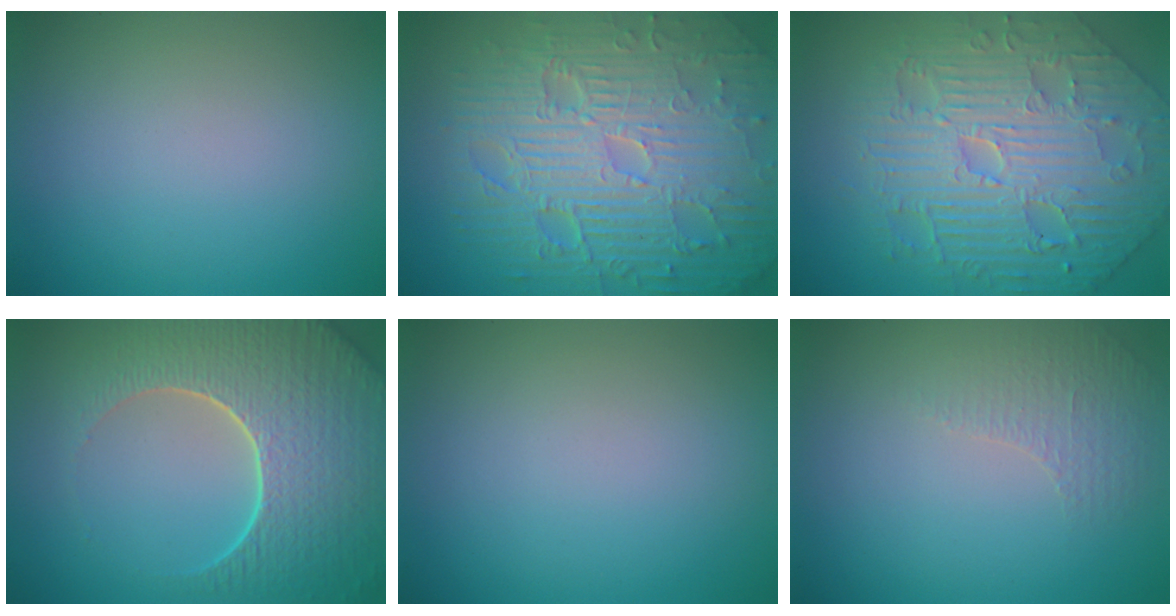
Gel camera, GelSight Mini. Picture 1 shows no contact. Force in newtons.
{"total": 11.9, "press": 7.7, "slide": 9.1}
{"total": 8.4, "press": 6.7, "slide": 5.2}
{"total": 8.8, "press": 6.3, "slide": 6.2}
{"total": 0.0}
{"total": 1.1, "press": 0.7, "slide": 0.8}